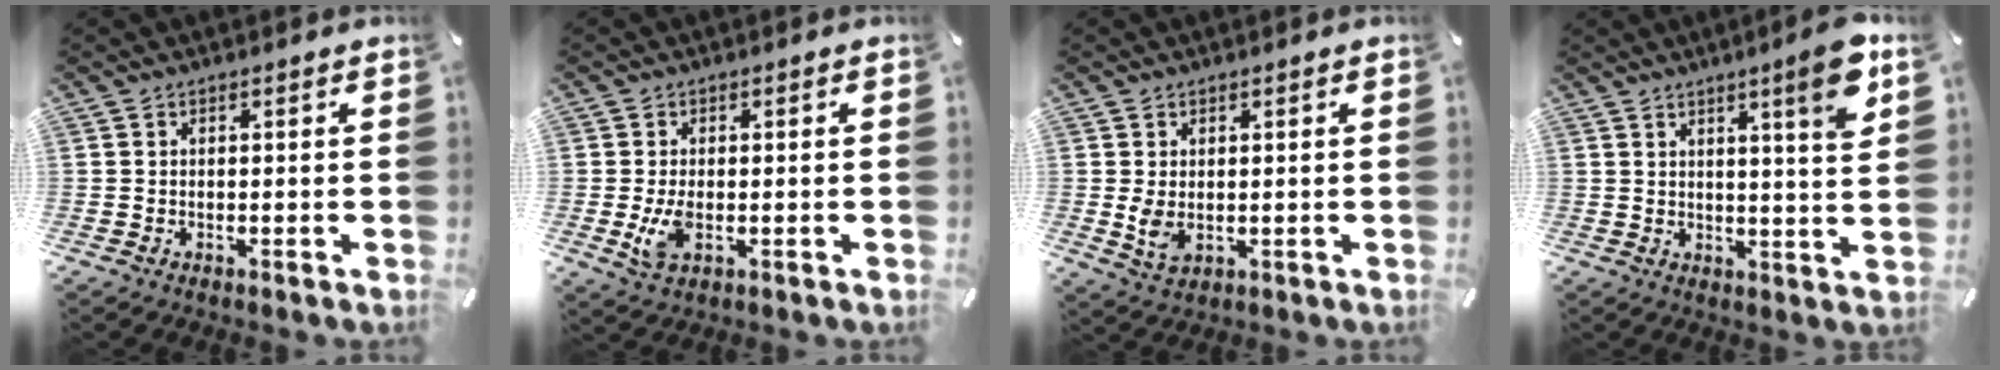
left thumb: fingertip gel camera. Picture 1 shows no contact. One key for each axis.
{"total": 4.8, "fx": -0.6, "fy": 3.0, "fz": 3.7, "tx": -0.073, "ty": -0.004, "tz": -0.012}
{"total": 4.1, "fx": 0.2, "fy": 2.7, "fz": 3.1, "tx": -0.069, "ty": -0.006, "tz": 0.000}
{"total": 9.7, "fx": 5.6, "fy": 0.5, "fz": 8.0, "tx": -0.115, "ty": -0.028, "tz": 0.081}